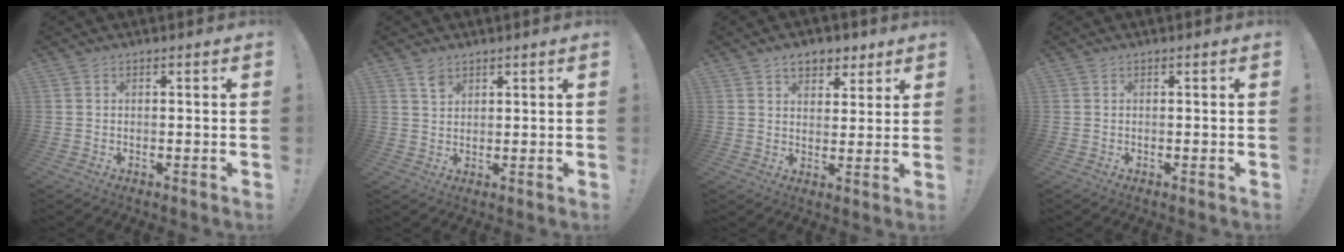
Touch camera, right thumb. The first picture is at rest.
{"total": 3.0, "force": [2.2, 1.7, 1.2], "torque": [-0.006, -0.015, 0.038]}
{"total": 7.3, "force": [4.5, 4.8, 3.1], "torque": [-0.033, -0.019, 0.082]}
{"total": 0.0}